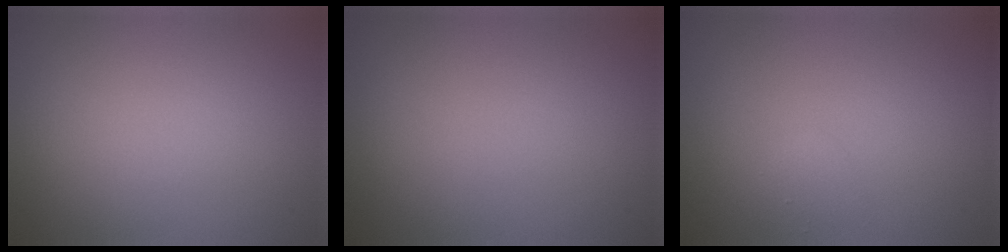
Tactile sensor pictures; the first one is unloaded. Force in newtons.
{"total": 0.0}
{"total": 0.7, "press": 0.7, "slide": 0.1}